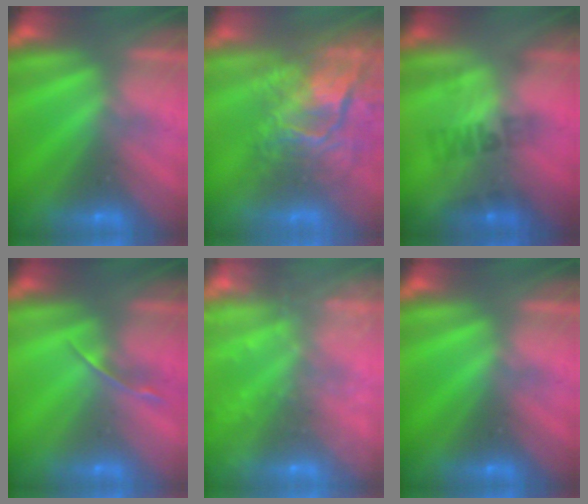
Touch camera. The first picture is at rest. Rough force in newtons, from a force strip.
{"total": 7.4}
{"total": 2.3}
{"total": 1.4}
{"total": 8.0}
{"total": 0.0}